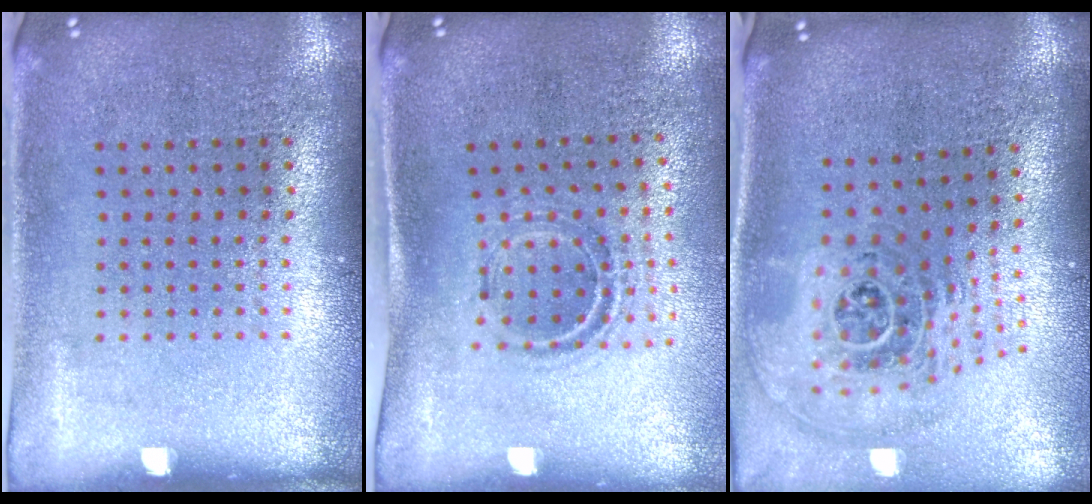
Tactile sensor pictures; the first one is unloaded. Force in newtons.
{"total": 0.9, "press": 0.9, "slide": 0.3}
{"total": 2.0, "press": 1.5, "slide": 1.3}